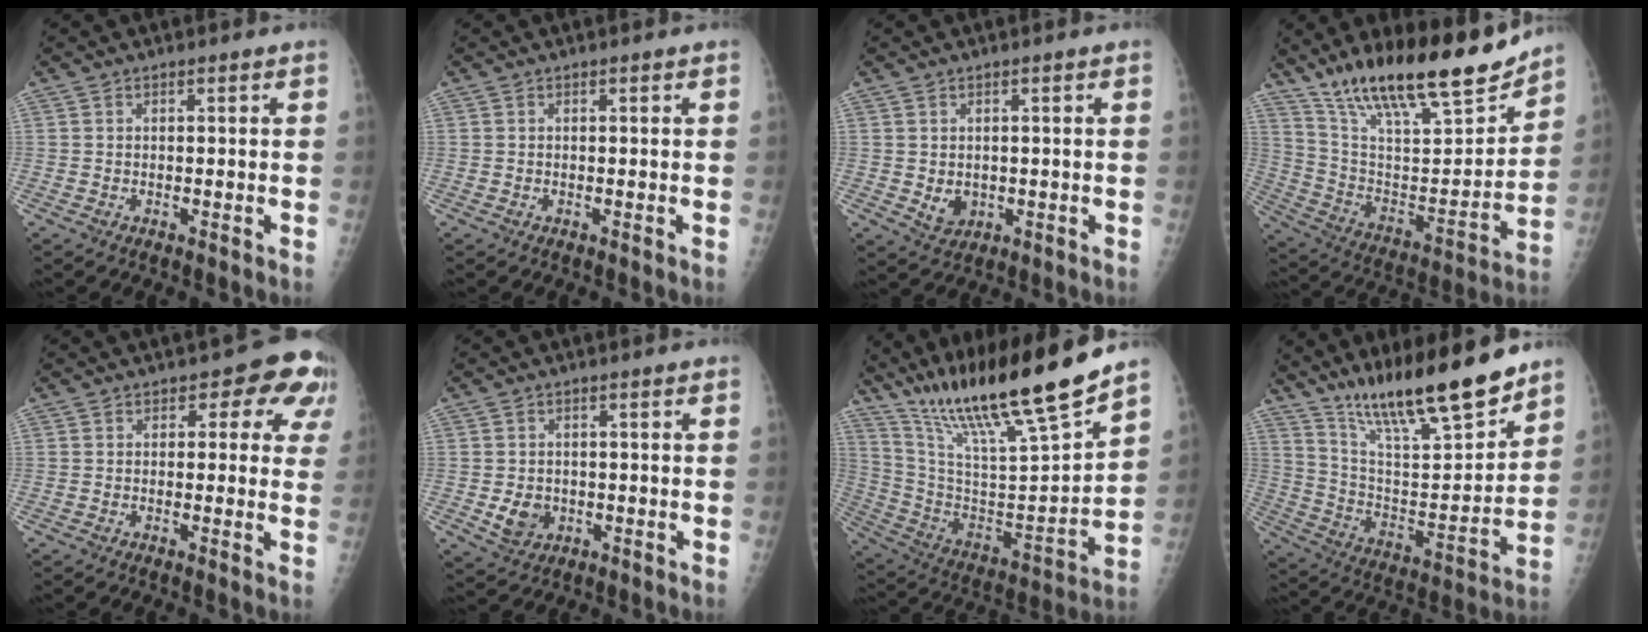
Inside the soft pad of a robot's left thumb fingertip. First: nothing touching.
{"total": 0.0}
{"total": 3.3, "force": [-0.1, 2.7, 1.9], "torque": [-0.020, -0.004, 0.010]}
{"total": 25.2, "force": [19.2, 6.5, 14.9], "torque": [-0.215, -0.079, 0.328]}
{"total": 7.6, "force": [2.9, 4.6, 5.3], "torque": [-0.002, 0.001, 0.018]}
{"total": 4.4, "force": [-0.8, 3.7, 2.3], "torque": [-0.027, 0.001, -0.005]}
{"total": 25.1, "force": [19.7, 2.1, 15.5], "torque": [-0.250, -0.085, 0.349]}
{"total": 21.3, "force": [16.7, 3.9, 12.7], "torque": [-0.187, -0.088, 0.292]}